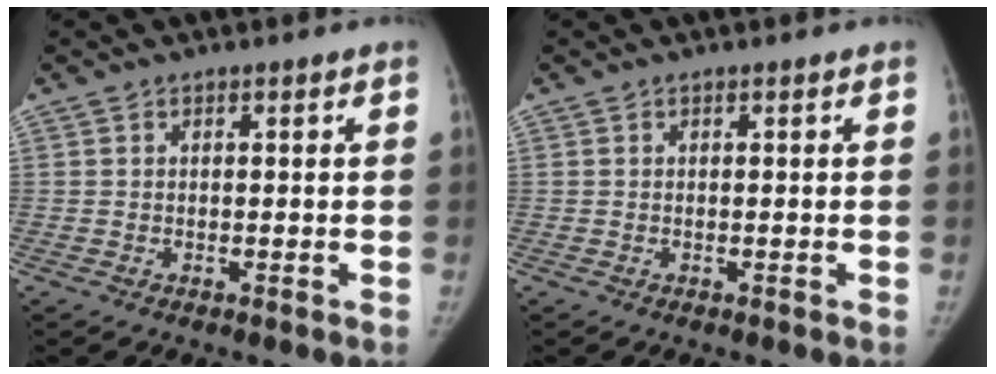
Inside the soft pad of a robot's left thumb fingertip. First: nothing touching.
{"total": 0.0}